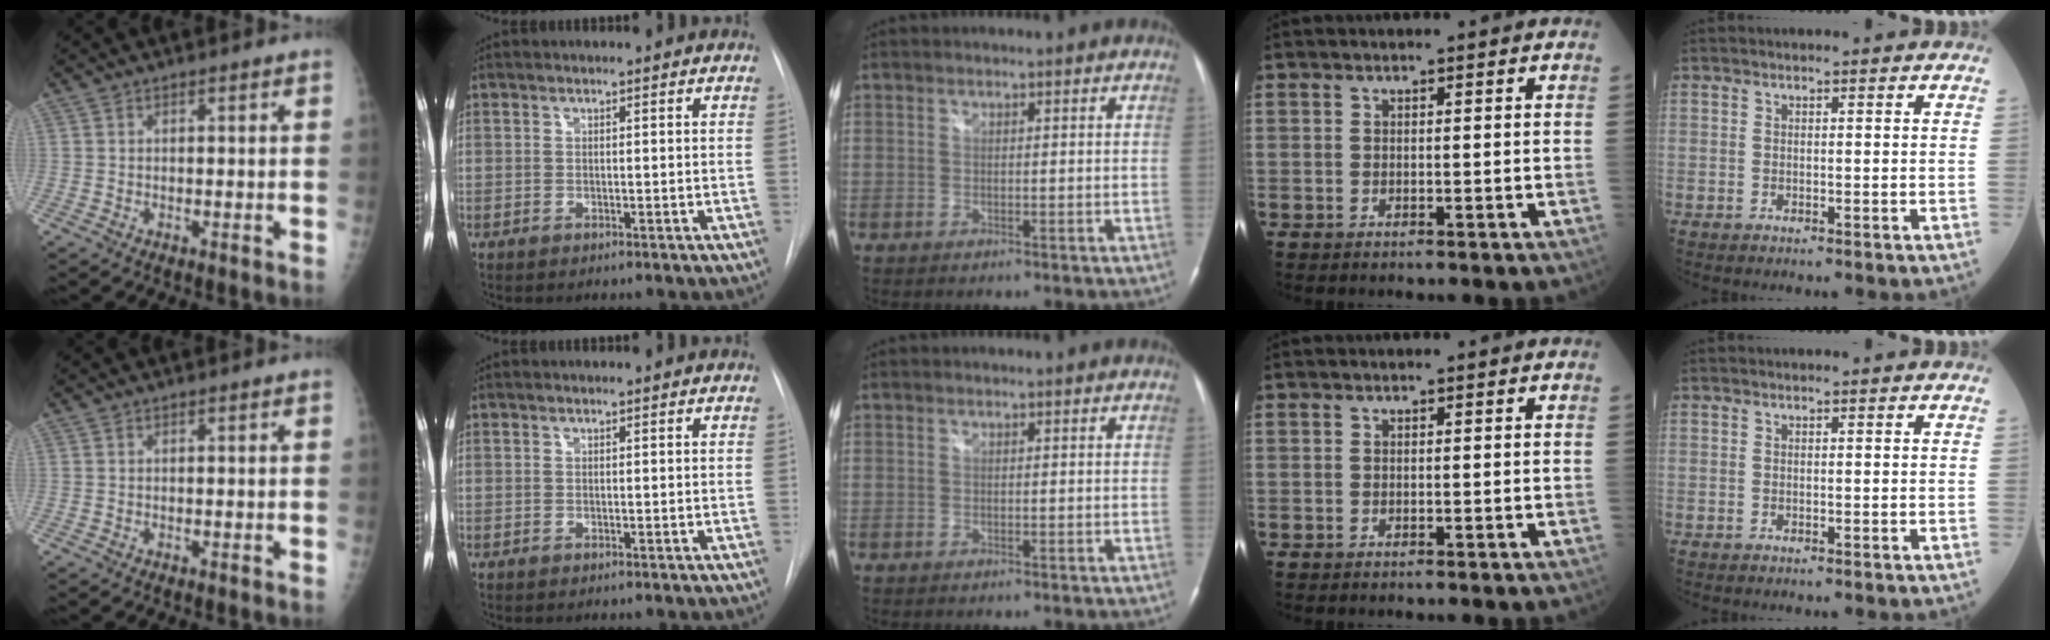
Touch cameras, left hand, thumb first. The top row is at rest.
{}